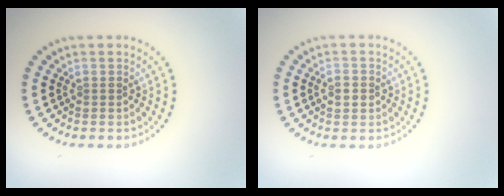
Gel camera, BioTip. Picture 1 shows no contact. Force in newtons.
{"total": 2.2, "press": 2.2, "slide": 0.1}